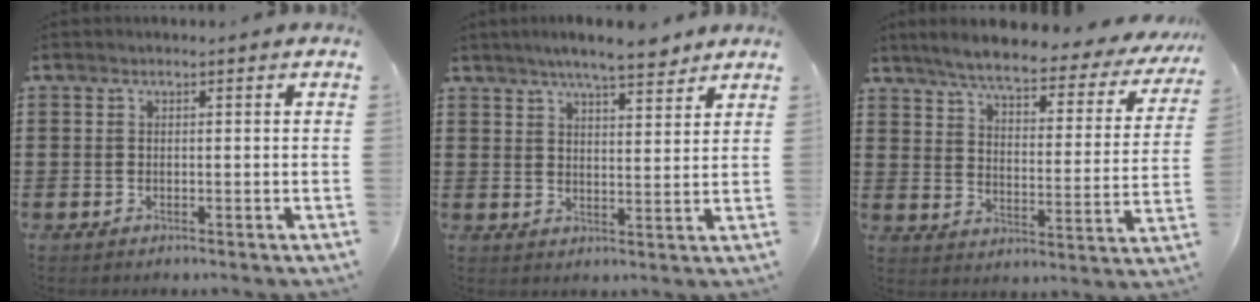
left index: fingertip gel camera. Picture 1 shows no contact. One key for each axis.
{"total": 6.1, "fx": 5.3, "fy": 1.0, "fz": 2.9, "tx": -0.063, "ty": -0.011, "tz": 0.095}
{"total": 6.1, "fx": 5.3, "fy": 0.4, "fz": 3.1, "tx": -0.084, "ty": -0.034, "tz": 0.085}